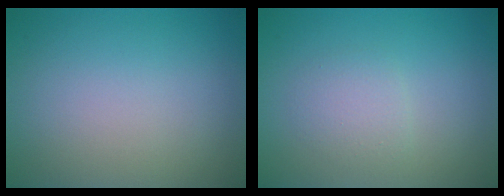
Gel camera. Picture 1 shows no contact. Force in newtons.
{"total": 1.7, "press": 1.7, "slide": 0.1}